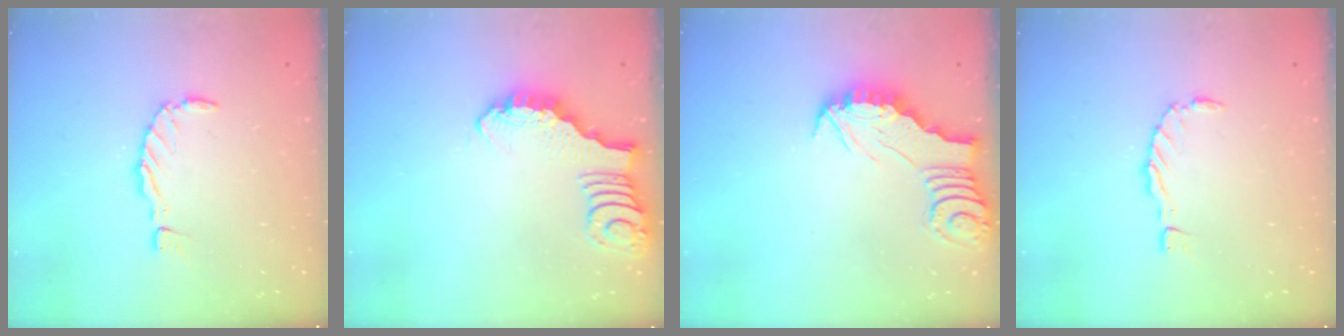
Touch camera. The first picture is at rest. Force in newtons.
{"total": 4.2, "press": 4.2, "slide": 0.3}
{"total": 2.6, "press": 2.6, "slide": 0.2}
{"total": 0.0}